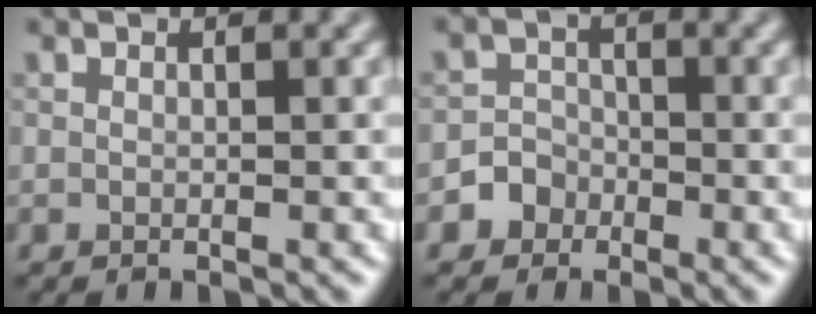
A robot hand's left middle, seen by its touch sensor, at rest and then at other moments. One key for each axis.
{"total": 2.6, "fx": -1.4, "fy": 2.1, "fz": 0.1, "tx": 0.026, "ty": 0.007, "tz": -0.034}